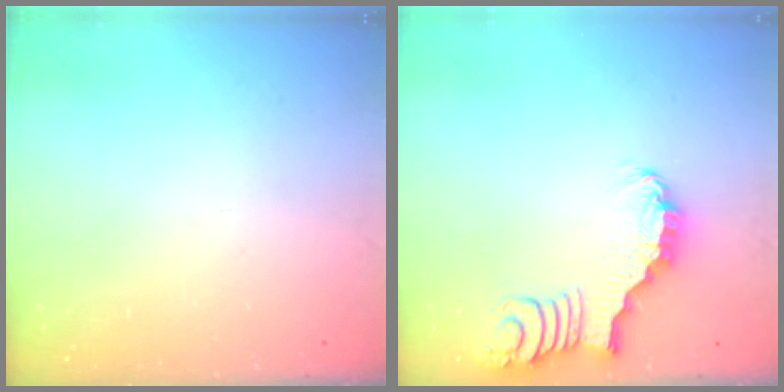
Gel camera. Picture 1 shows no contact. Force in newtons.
{"total": 2.2, "press": 2.2, "slide": 0.4}